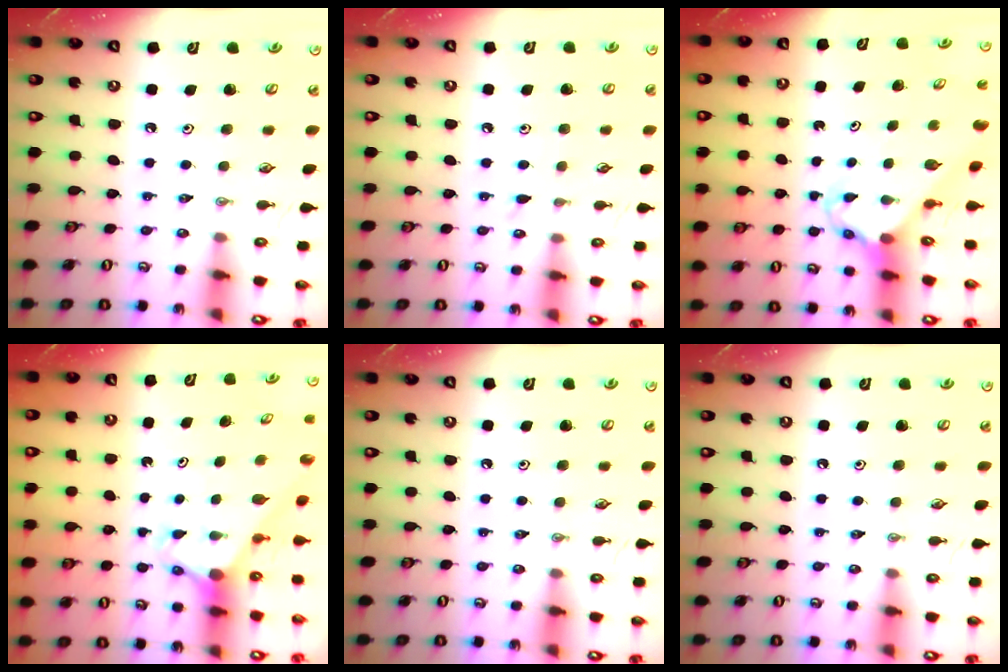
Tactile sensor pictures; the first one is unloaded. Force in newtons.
{"total": 3.9, "press": 3.8, "slide": 0.5}
{"total": 2.7, "press": 2.7, "slide": 0.2}
{"total": 2.7, "press": 2.7, "slide": 0.0}
{"total": 0.0}
{"total": 0.0}